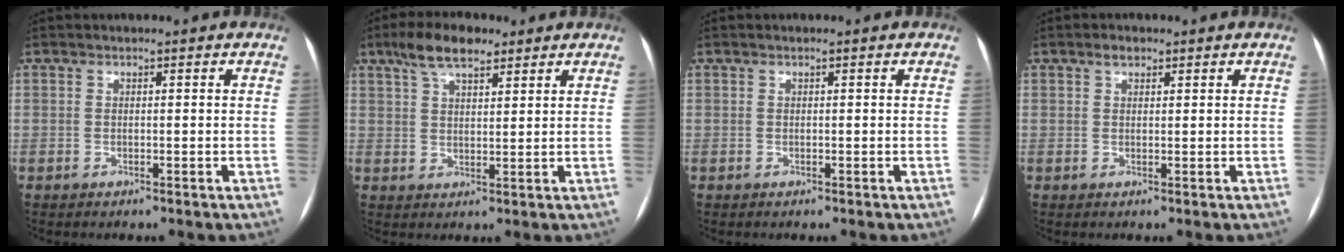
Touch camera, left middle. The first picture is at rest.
{"total": 7.0, "force": [4.9, 2.4, 4.4], "torque": [-0.085, 0.018, 0.088]}
{"total": 0.0}
{"total": 1.5, "force": [1.0, 0.8, 0.8], "torque": [-0.014, 0.006, 0.017]}